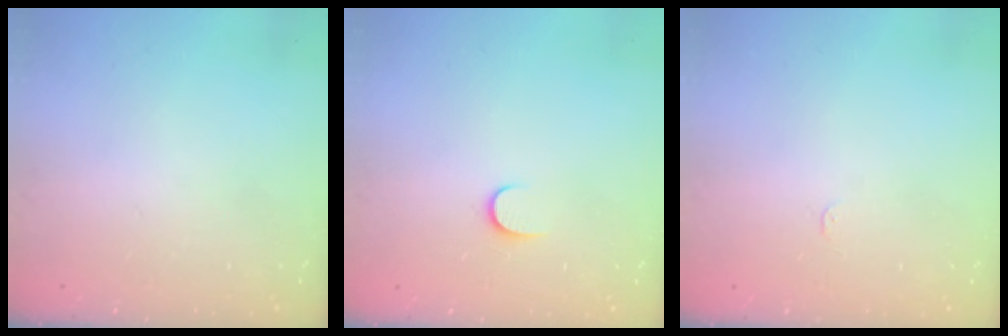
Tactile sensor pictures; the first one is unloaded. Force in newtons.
{"total": 5.3, "press": 5.3, "slide": 0.5}
{"total": 2.4, "press": 2.4, "slide": 0.3}